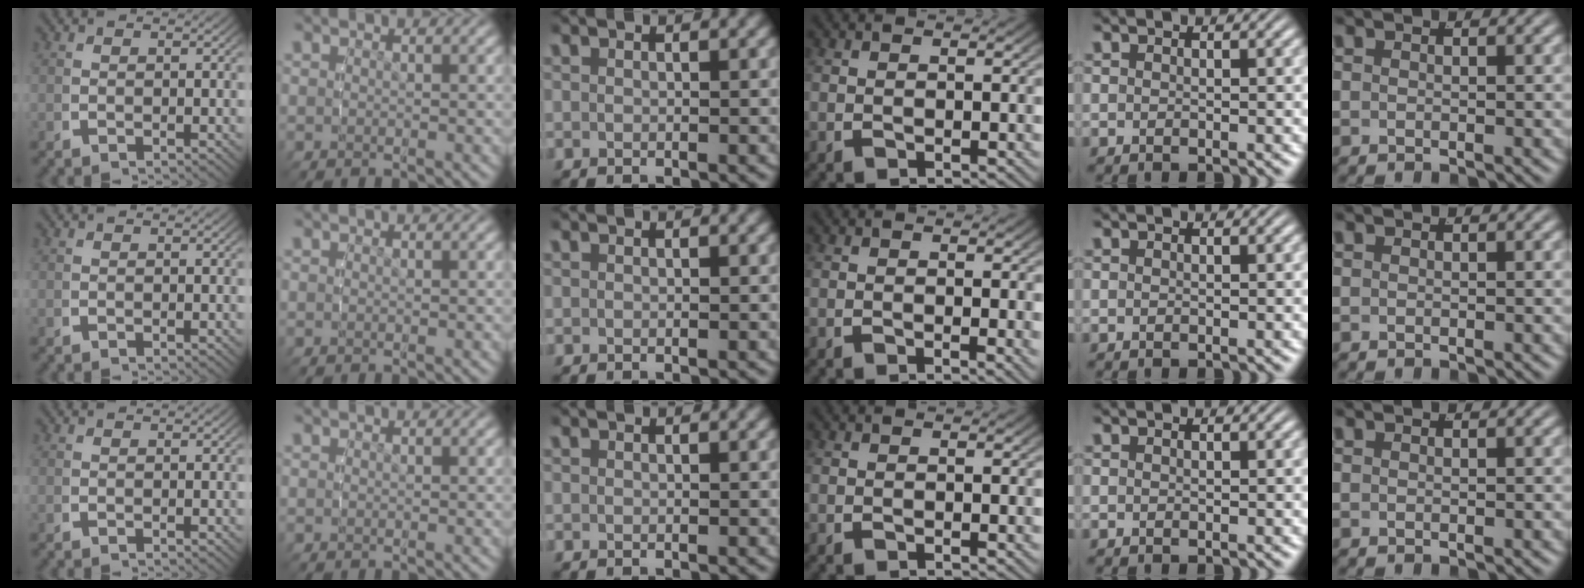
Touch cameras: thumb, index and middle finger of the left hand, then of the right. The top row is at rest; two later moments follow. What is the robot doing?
{"motion": "lift_and_place", "object": "cubes"}